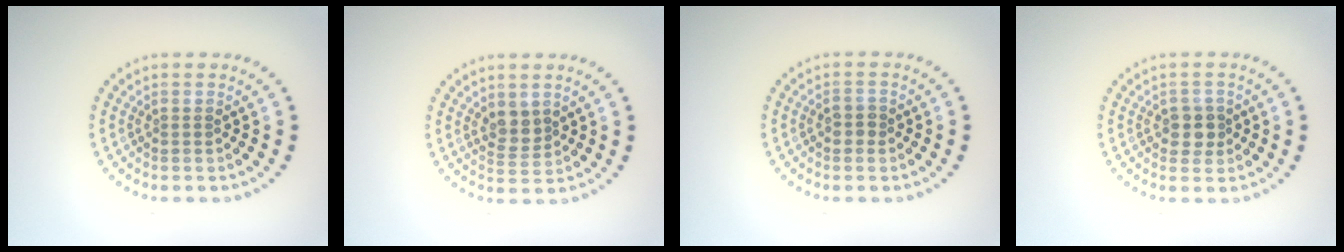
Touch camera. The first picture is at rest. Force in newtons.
{"total": 2.0, "press": 1.8, "slide": 0.9}
{"total": 1.5, "press": 1.5, "slide": 0.4}
{"total": 2.1, "press": 2.0, "slide": 0.6}